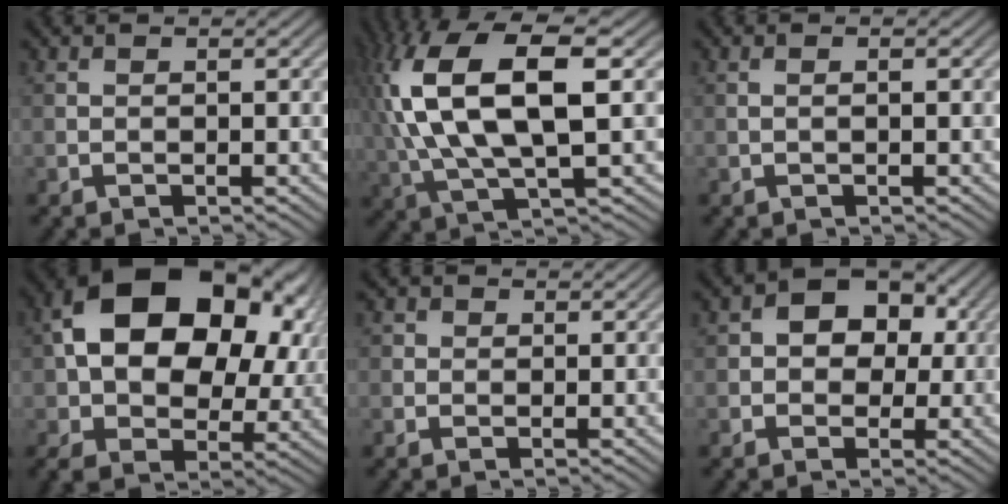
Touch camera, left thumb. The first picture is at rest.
{"total": 15.0, "force": [3.1, 6.0, 13.4], "torque": [-0.305, 0.014, 0.059]}
{"total": 0.6, "force": [0.0, 0.0, 0.6], "torque": [-0.010, 0.001, -0.001]}
{"total": 19.4, "force": [4.8, 13.0, 13.6], "torque": [-0.240, -0.004, 0.104]}
{"total": 1.5, "force": [0.5, 1.4, 0.4], "torque": [-0.006, -0.001, 0.003]}
{"total": 7.1, "force": [1.3, 5.6, 4.2], "torque": [-0.057, 0.017, -0.002]}